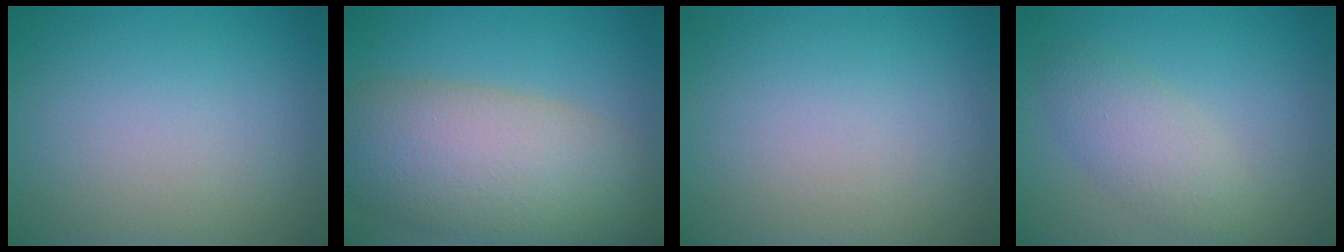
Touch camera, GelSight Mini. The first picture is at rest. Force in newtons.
{"total": 10.2, "press": 10.2, "slide": 0.5}
{"total": 0.0}
{"total": 3.2, "press": 3.2, "slide": 0.3}